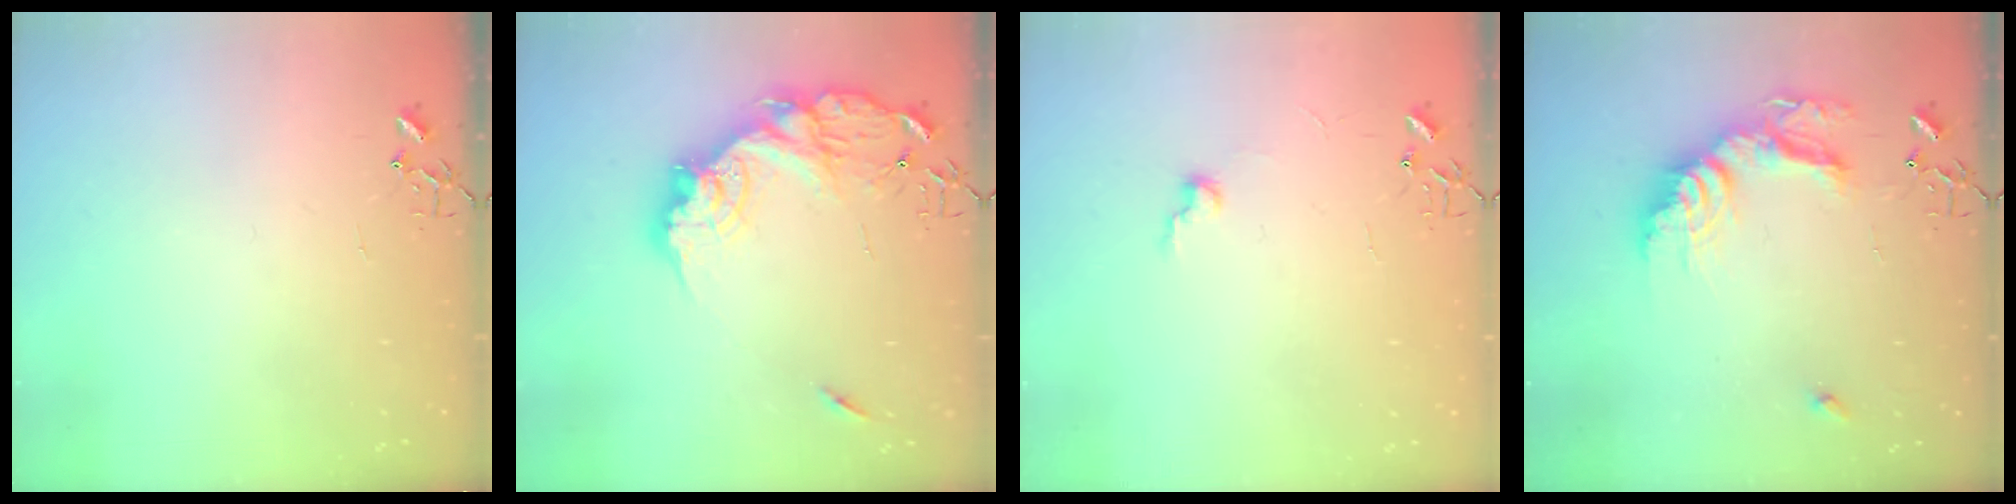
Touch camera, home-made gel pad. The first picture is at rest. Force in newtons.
{"total": 20.2, "press": 20.2, "slide": 1.6}
{"total": 6.8, "press": 6.8, "slide": 0.8}
{"total": 17.3, "press": 17.3, "slide": 1.1}